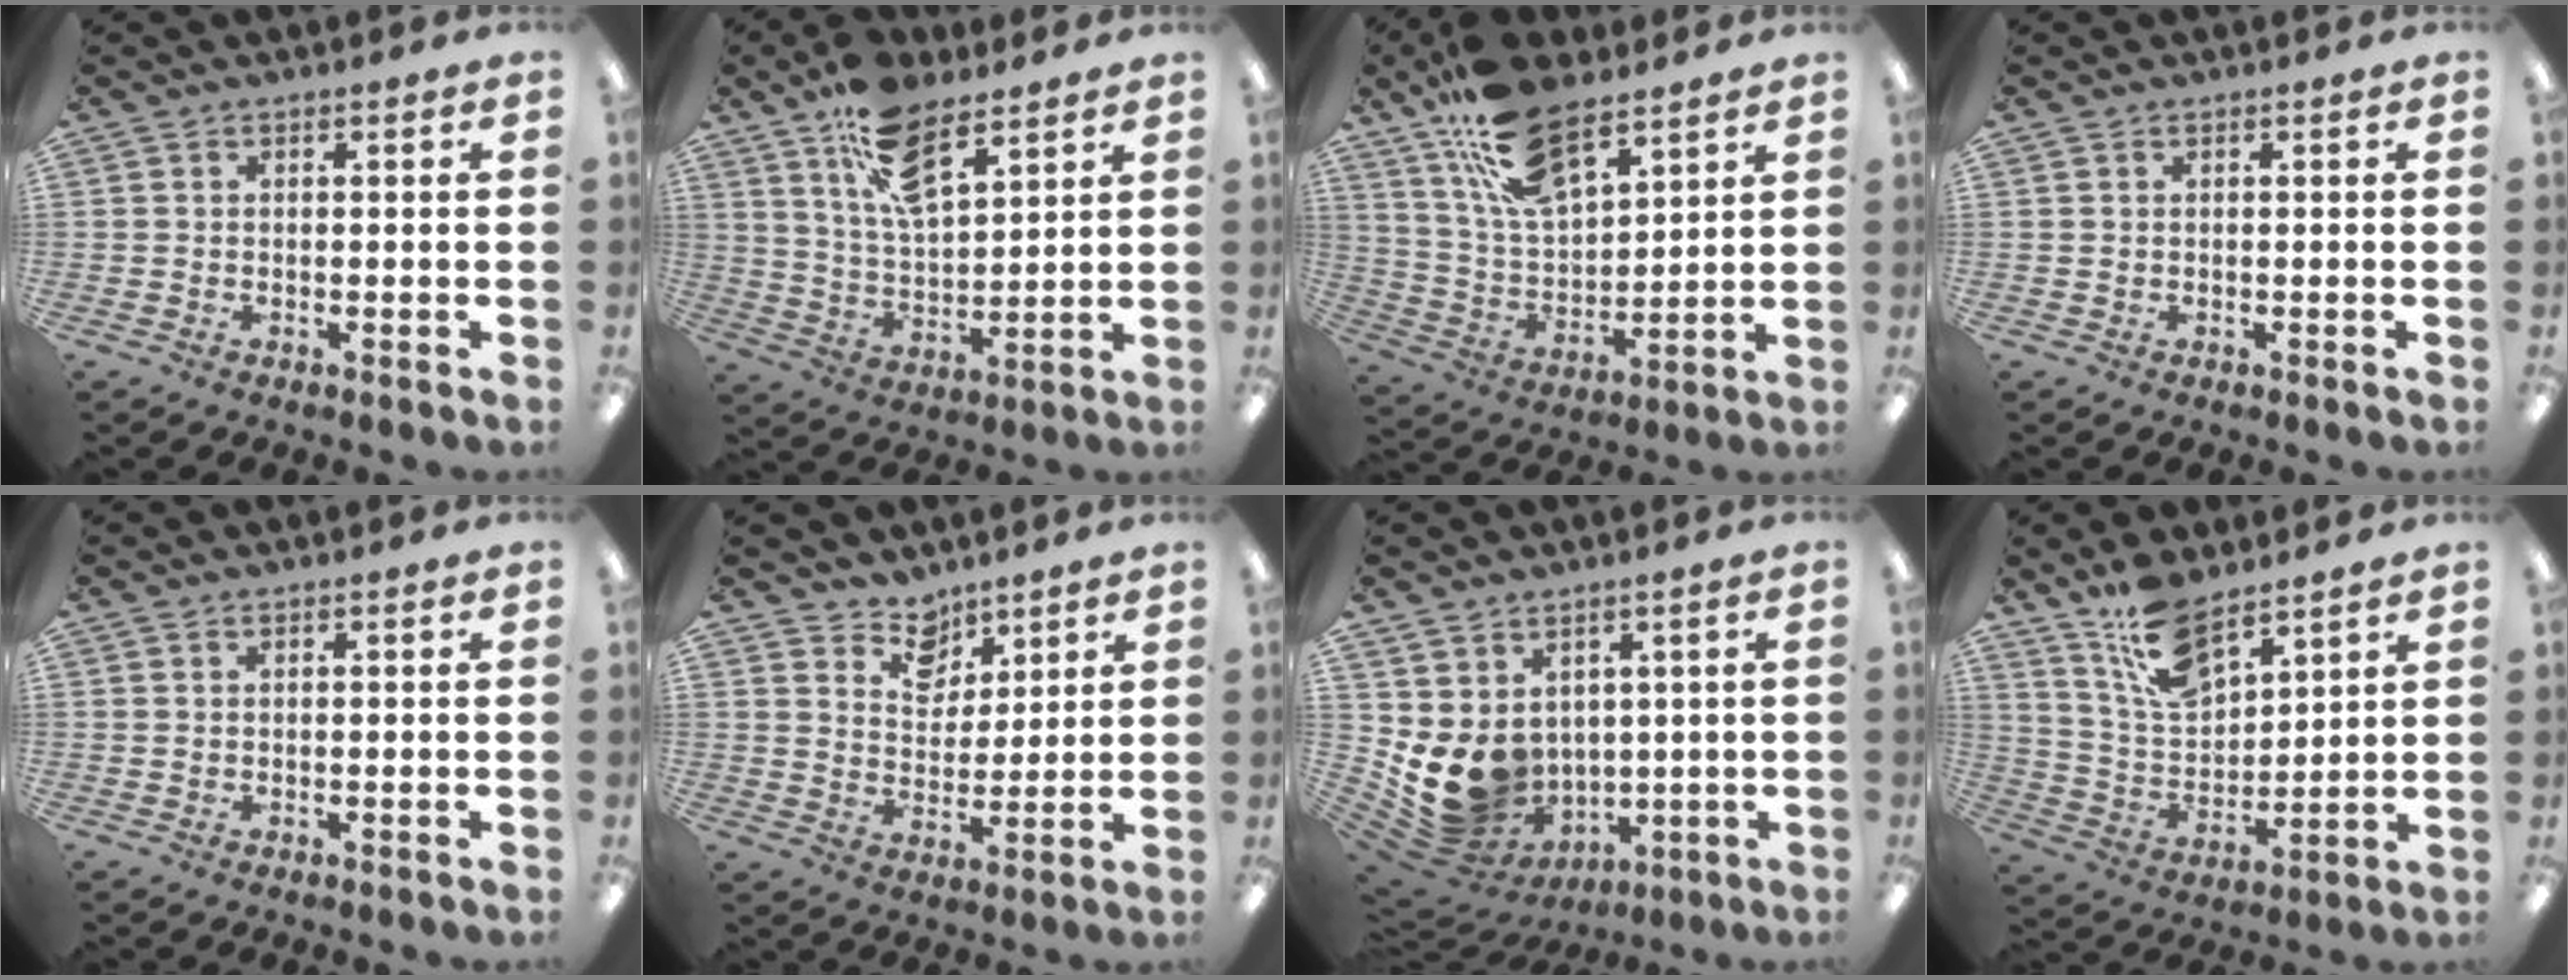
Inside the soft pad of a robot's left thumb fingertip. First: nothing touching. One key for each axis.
{"total": 13.5, "fx": 9.0, "fy": 5.9, "fz": 8.1, "tx": -0.144, "ty": -0.036, "tz": 0.163}
{"total": 17.7, "fx": 11.9, "fy": 8.0, "fz": 10.4, "tx": -0.195, "ty": -0.046, "tz": 0.216}
{"total": 0.0}
{"total": 0.0}
{"total": 7.5, "fx": 6.1, "fy": 4.3, "fz": 0.6, "tx": -0.010, "ty": -0.043, "tz": 0.112}
{"total": 10.6, "fx": 1.4, "fy": 9.0, "fz": 5.4, "tx": -0.119, "ty": -0.036, "tz": 0.037}
{"total": 13.0, "fx": 9.6, "fy": 5.5, "fz": 6.8, "tx": -0.134, "ty": -0.044, "tz": 0.179}